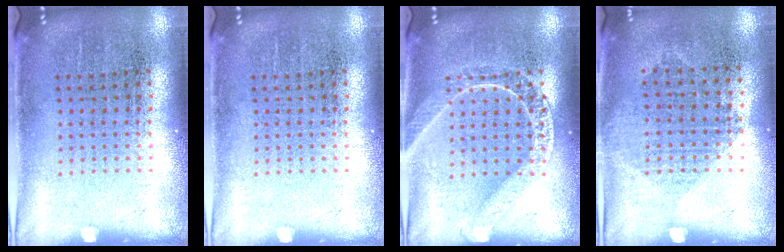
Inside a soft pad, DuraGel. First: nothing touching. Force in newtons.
{"total": 0.0}
{"total": 2.5, "press": 2.5, "slide": 0.4}
{"total": 1.0, "press": 0.9, "slide": 0.4}